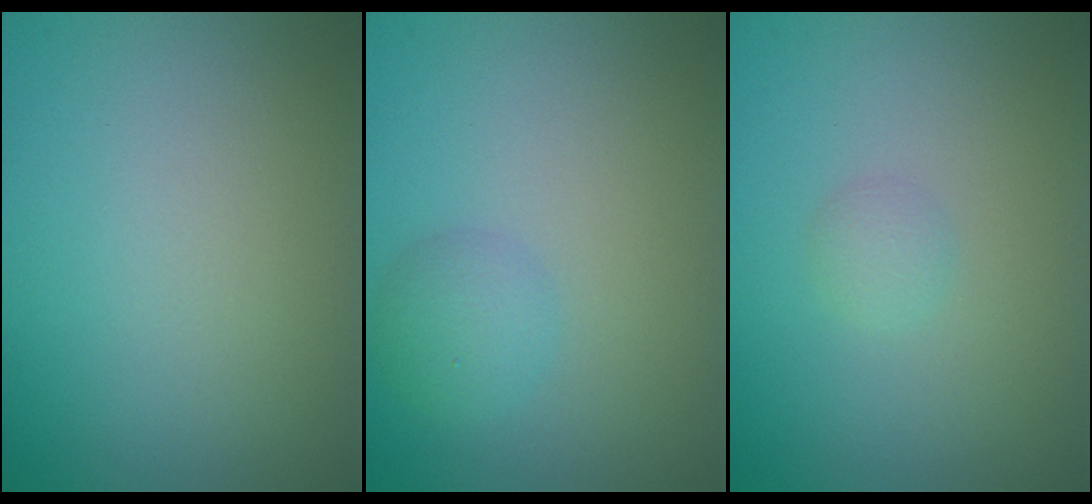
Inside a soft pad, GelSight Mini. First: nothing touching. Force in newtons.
{"total": 2.0, "press": 2.0, "slide": 0.1}
{"total": 1.0, "press": 1.0, "slide": 0.0}